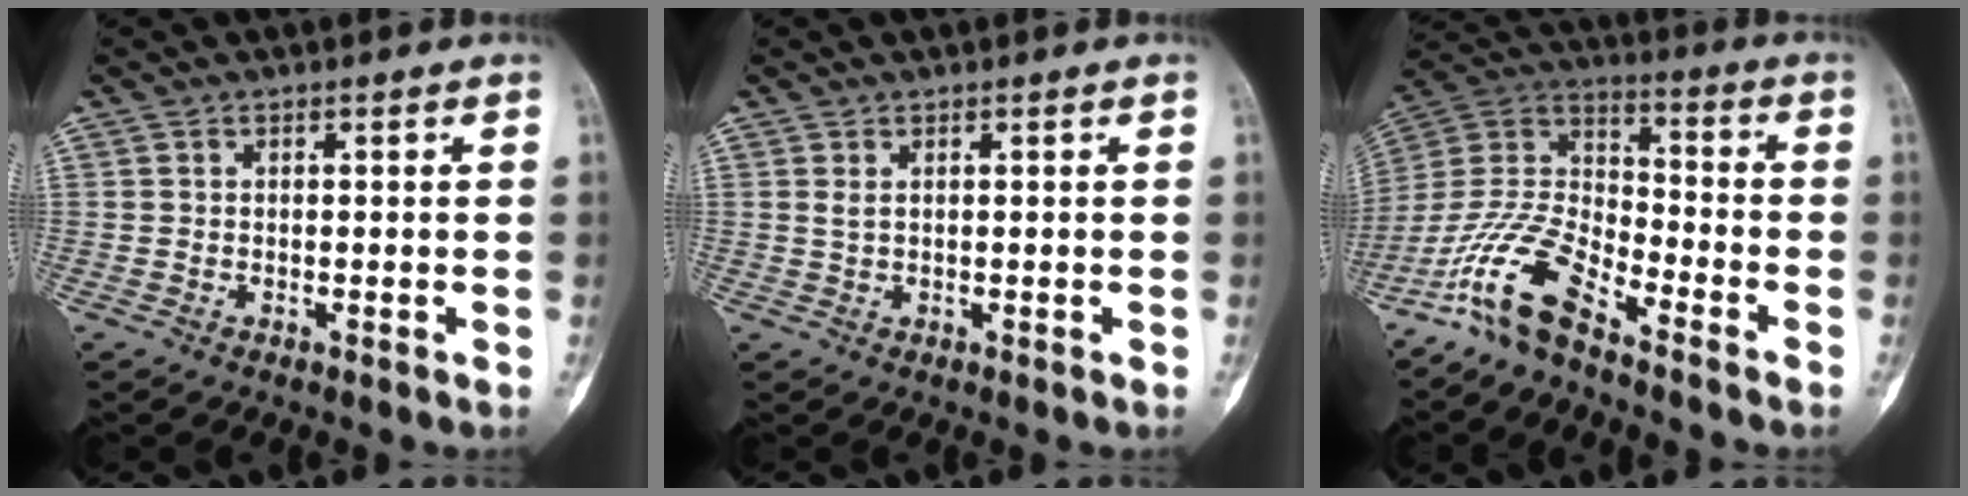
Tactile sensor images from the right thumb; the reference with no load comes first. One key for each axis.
{"total": 0.8, "fx": 0.5, "fy": 0.3, "fz": 0.6, "tx": -0.017, "ty": 0.005, "tz": 0.012}
{"total": 13.1, "fx": -9.5, "fy": 4.2, "fz": 8.0, "tx": -0.167, "ty": 0.070, "tz": -0.193}